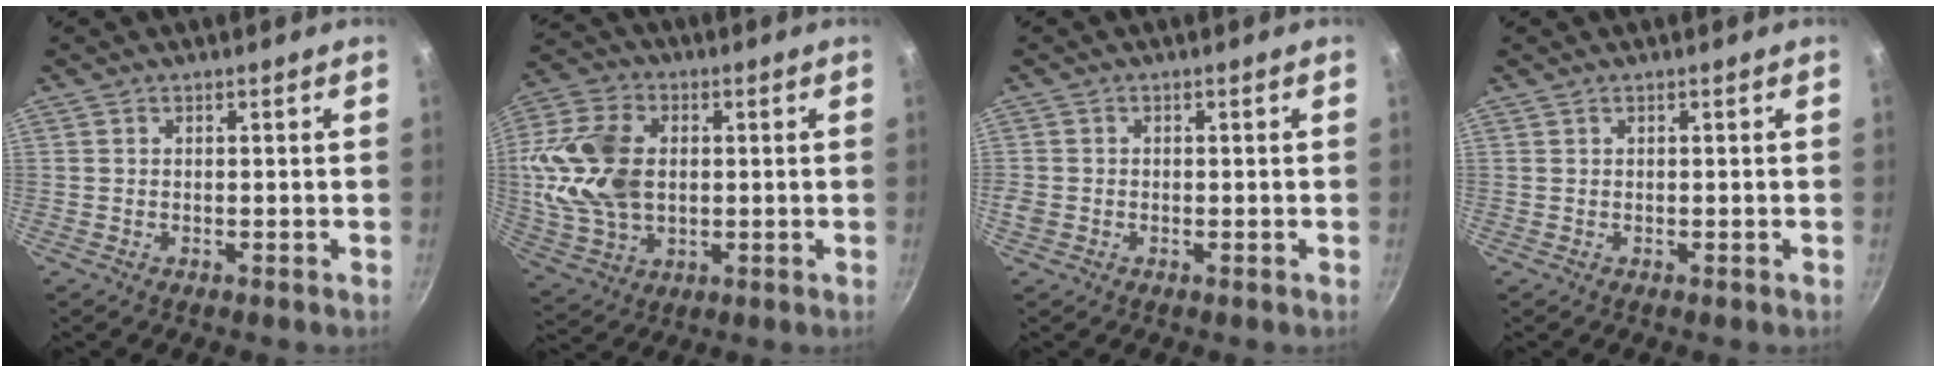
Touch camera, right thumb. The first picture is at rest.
{"total": 17.1, "force": [1.3, 11.8, 12.3], "torque": [-0.232, 0.011, 0.026]}
{"total": 2.1, "force": [-0.6, 1.7, 1.1], "torque": [-0.022, 0.001, -0.011]}
{"total": 0.0}